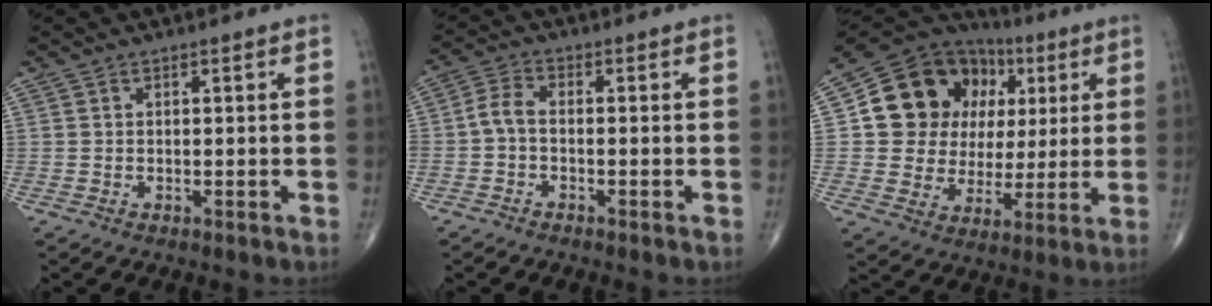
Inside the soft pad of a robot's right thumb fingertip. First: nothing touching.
{"total": 3.7, "force": [-1.1, 1.9, 2.9], "torque": [-0.064, 0.015, -0.033]}
{"total": 19.7, "force": [4.9, 16.4, 9.7], "torque": [-0.112, 0.029, 0.093]}